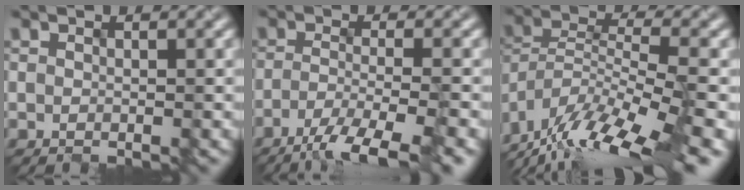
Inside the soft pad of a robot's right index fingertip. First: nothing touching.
{"total": 6.2, "force": [-4.0, 1.1, 4.6], "torque": [-0.069, -0.004, -0.068]}
{"total": 13.6, "force": [-10.6, 2.9, 8.0], "torque": [-0.156, 0.006, -0.176]}